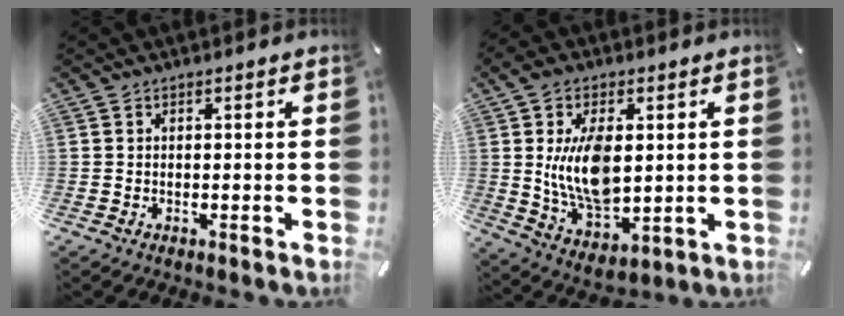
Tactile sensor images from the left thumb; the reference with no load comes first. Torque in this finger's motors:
{"motor_torque": [2.66, 2.35, 1.85, -0.34, 0.52]}